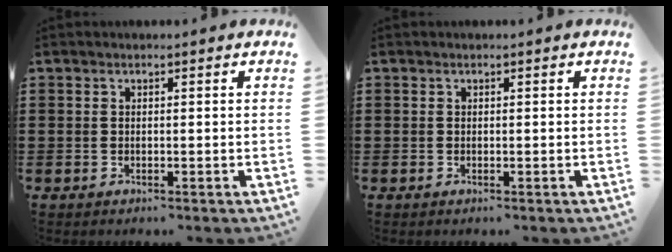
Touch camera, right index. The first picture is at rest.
{"total": 0.0}